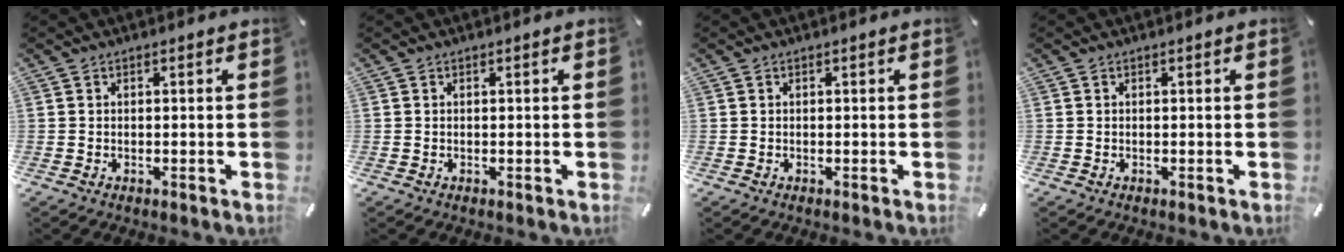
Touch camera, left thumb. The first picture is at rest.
{"total": 0.0}
{"total": 0.0}
{"total": 0.0}